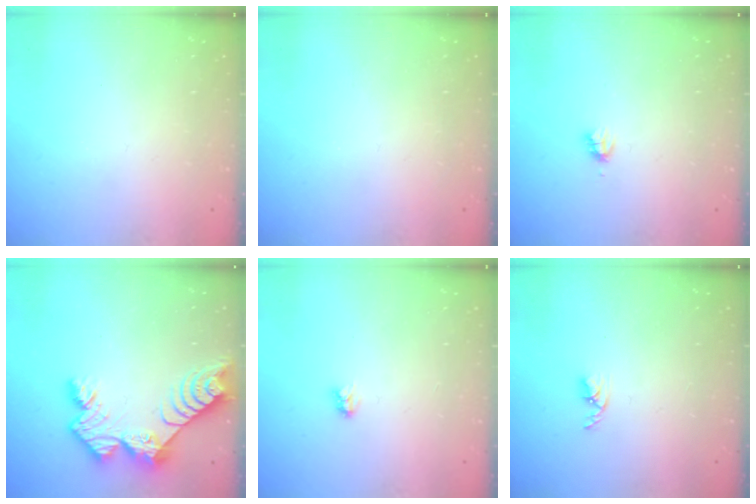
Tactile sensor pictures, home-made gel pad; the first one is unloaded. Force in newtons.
{"total": 0.0}
{"total": 2.2, "press": 2.2, "slide": 0.3}
{"total": 11.0, "press": 11.0, "slide": 0.9}
{"total": 2.9, "press": 2.9, "slide": 0.3}
{"total": 2.7, "press": 2.7, "slide": 0.5}